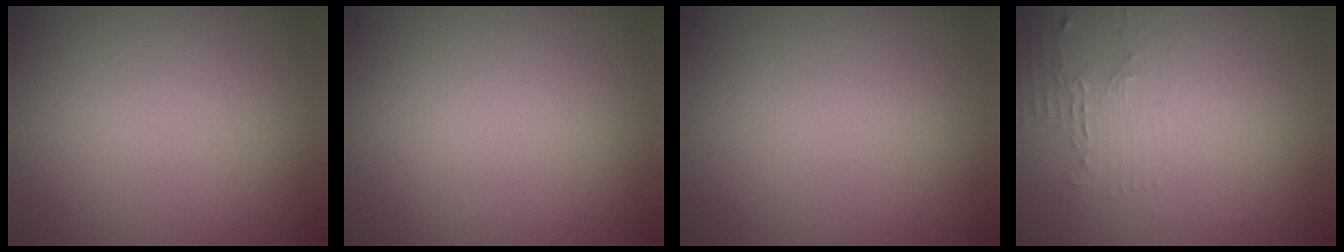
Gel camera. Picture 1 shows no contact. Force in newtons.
{"total": 0.0}
{"total": 0.0}
{"total": 1.9, "press": 1.3, "slide": 1.4}